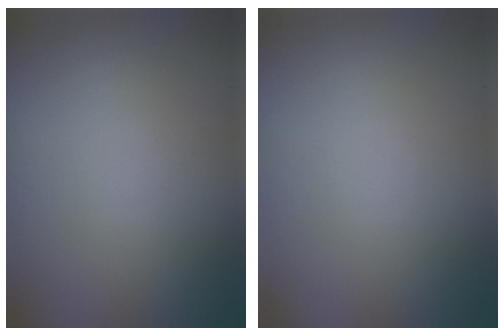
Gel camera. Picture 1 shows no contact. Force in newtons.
{"total": 0.0}